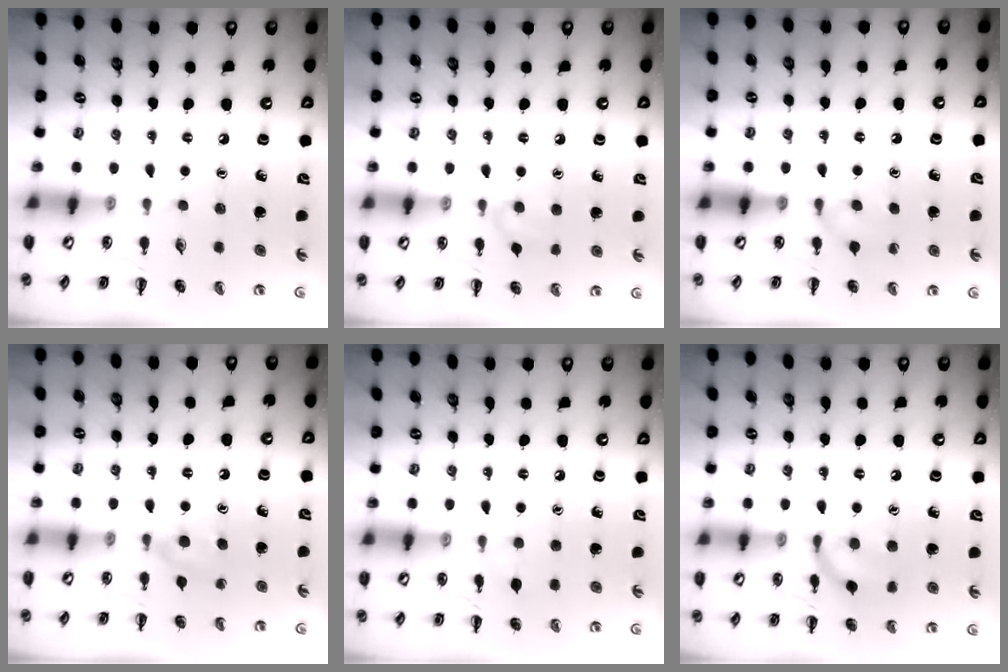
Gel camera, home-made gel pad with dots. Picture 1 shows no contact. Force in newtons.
{"total": 5.7, "press": 5.3, "slide": 2.2}
{"total": 5.4, "press": 5.0, "slide": 2.0}
{"total": 3.9, "press": 3.6, "slide": 1.4}
{"total": 3.7, "press": 3.3, "slide": 1.6}
{"total": 9.4, "press": 9.4, "slide": 0.5}